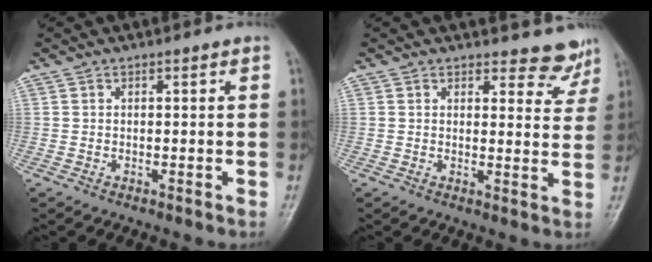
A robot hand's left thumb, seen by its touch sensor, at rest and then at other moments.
{"total": 5.7, "force": [5.2, 2.1, 0.5], "torque": [0.024, -0.042, 0.050]}